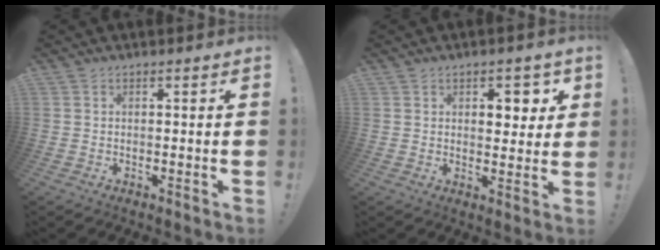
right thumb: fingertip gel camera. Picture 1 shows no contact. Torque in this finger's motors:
{"motor_torque": [0.65, 0.69, 0.00, 0.02, 0.00]}